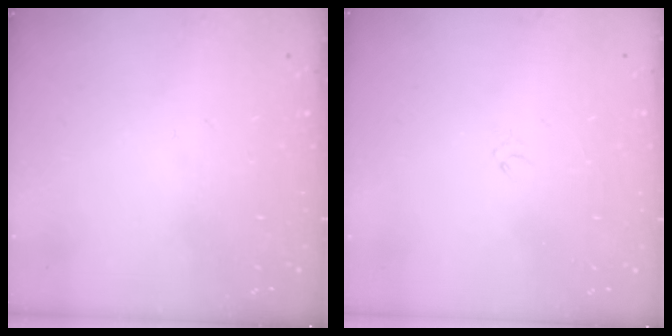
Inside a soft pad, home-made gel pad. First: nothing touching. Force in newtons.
{"total": 0.9, "press": 0.8, "slide": 0.4}